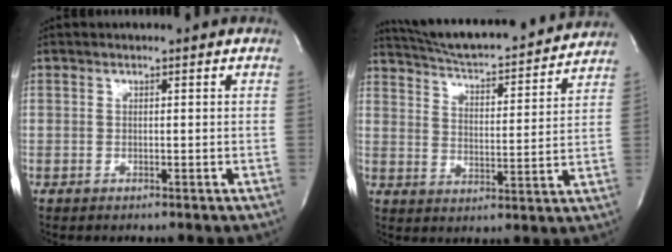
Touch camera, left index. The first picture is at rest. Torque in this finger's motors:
{"motor_torque": [-0.05, -0.09, 0.11, 0.00]}